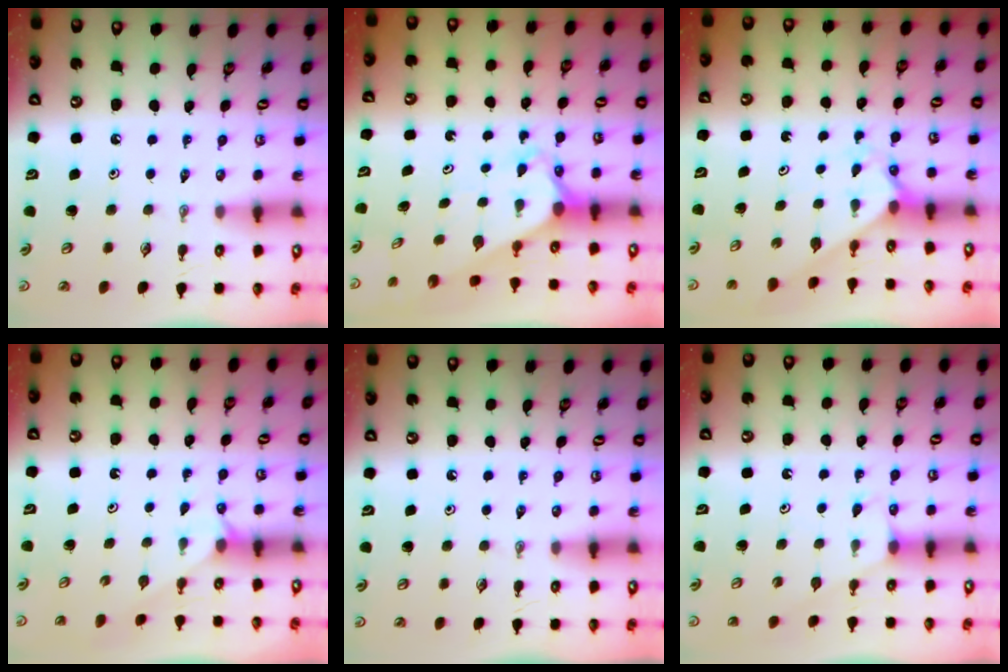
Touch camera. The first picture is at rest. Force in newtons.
{"total": 2.3, "press": 2.3, "slide": 0.2}
{"total": 2.3, "press": 2.3, "slide": 0.2}
{"total": 2.7, "press": 2.7, "slide": 0.3}
{"total": 0.0}
{"total": 6.1, "press": 6.1, "slide": 0.5}